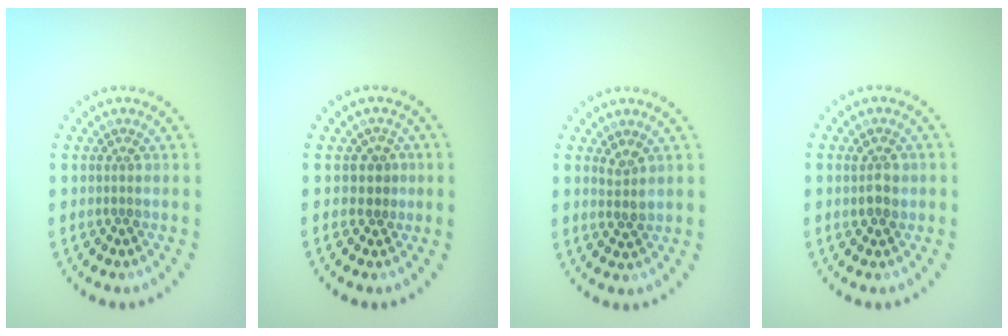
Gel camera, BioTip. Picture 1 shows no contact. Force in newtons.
{"total": 1.2, "press": 0.8, "slide": 0.9}
{"total": 1.4, "press": 1.2, "slide": 0.7}
{"total": 1.9, "press": 1.8, "slide": 0.5}